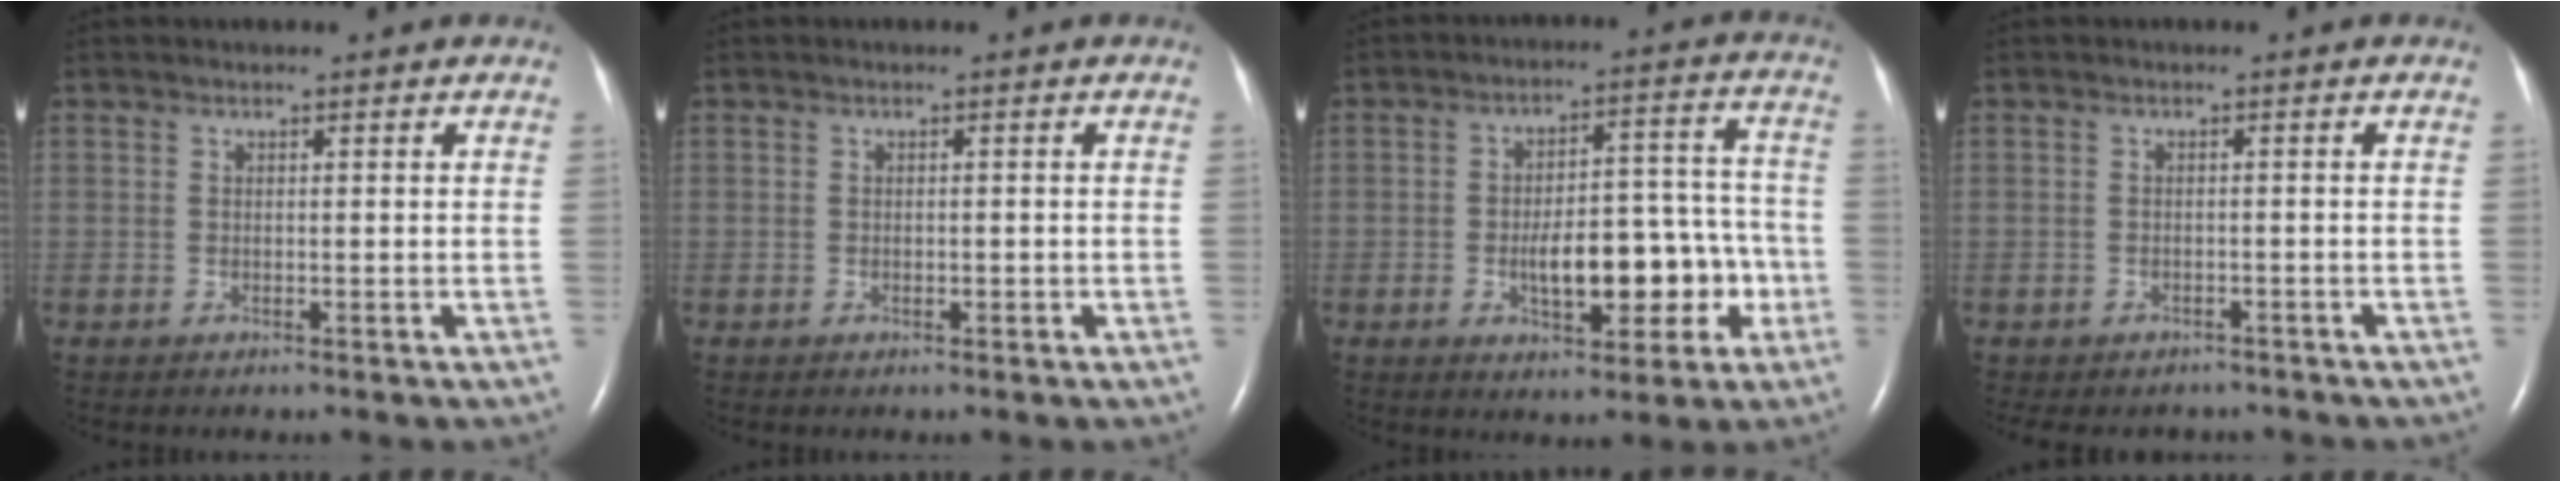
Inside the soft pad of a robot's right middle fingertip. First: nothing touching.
{"total": 0.6, "force": [-0.2, 0.3, 0.4], "torque": [-0.010, -0.001, -0.003]}
{"total": 11.3, "force": [-3.5, 4.7, 9.7], "torque": [-0.146, 0.035, -0.043]}
{"total": 6.9, "force": [-5.9, 3.2, 1.4], "torque": [-0.023, 0.001, -0.070]}